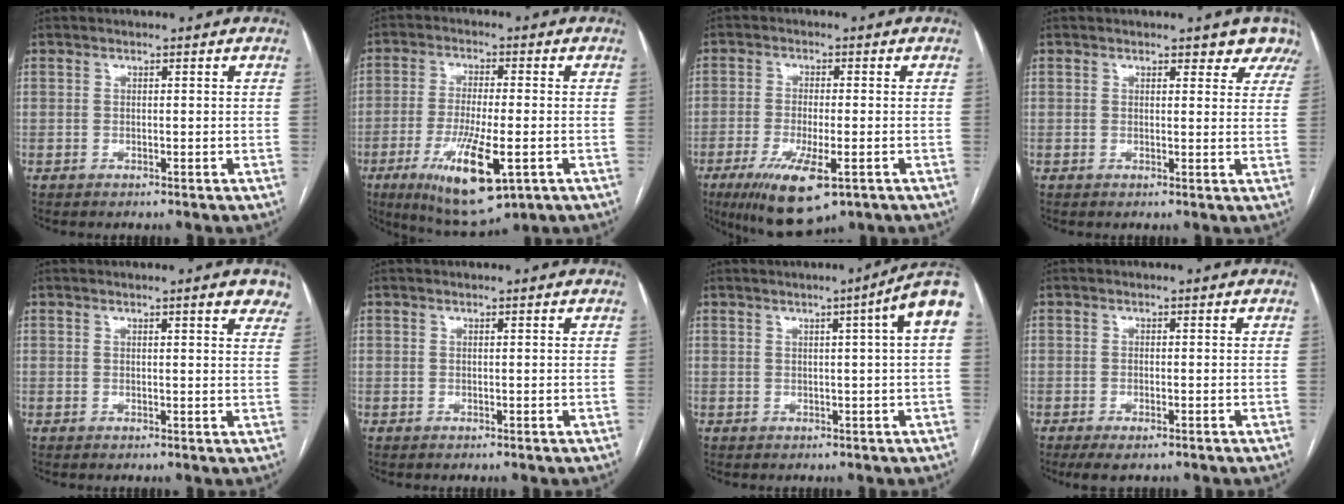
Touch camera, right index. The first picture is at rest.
{"total": 13.2, "force": [-5.1, 2.9, 11.8], "torque": [-0.217, -0.031, -0.075]}
{"total": 10.4, "force": [-5.2, 2.6, 8.6], "torque": [-0.156, -0.025, -0.080]}
{"total": 5.0, "force": [4.4, 2.2, 1.1], "torque": [0.016, -0.007, 0.026]}
{"total": 4.5, "force": [3.6, 0.7, 2.7], "torque": [-0.022, -0.007, 0.025]}
{"total": 0.0}
{"total": 6.1, "force": [1.8, -1.0, 5.8], "torque": [-0.069, 0.009, 0.018]}
{"total": 3.3, "force": [-2.1, 0.9, 2.3], "torque": [-0.040, -0.006, -0.031]}